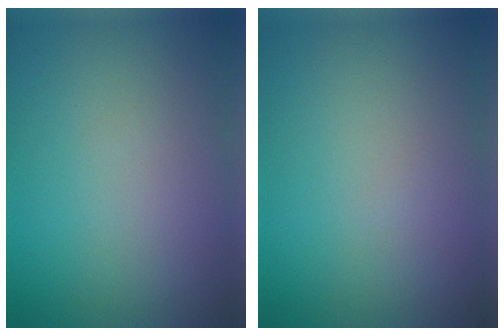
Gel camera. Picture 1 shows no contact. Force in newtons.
{"total": 0.0}